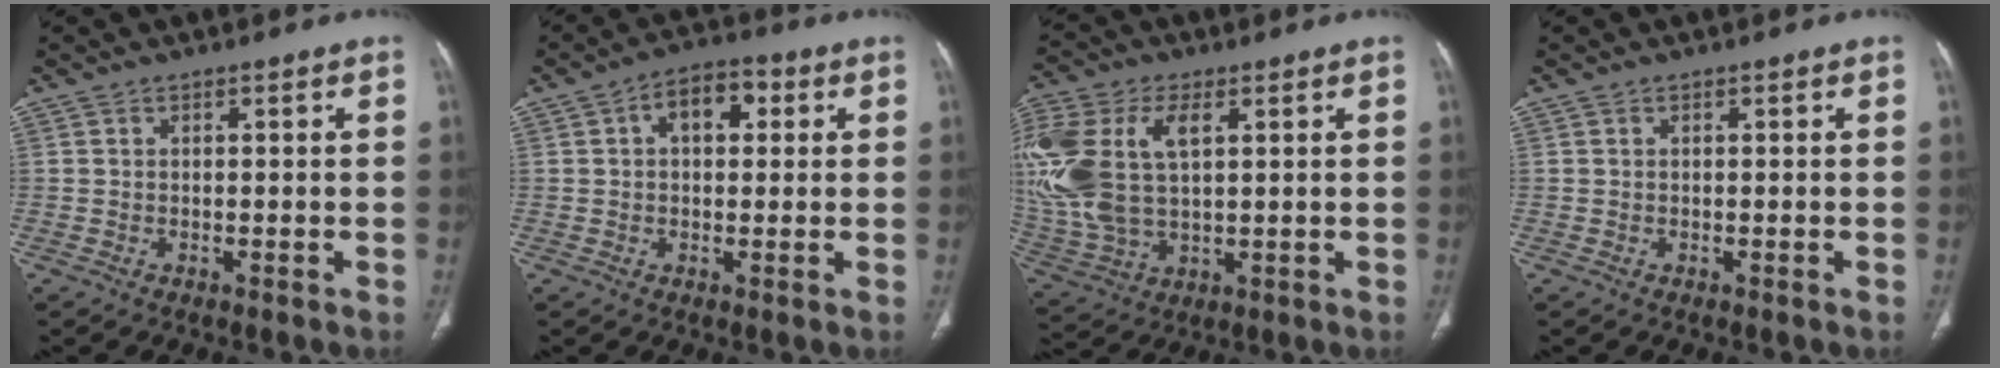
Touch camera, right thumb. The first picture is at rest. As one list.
[{"total": 7.3, "force": [1.8, 4.4, 5.5], "torque": [-0.070, 0.017, 0.021]}, {"total": 22.0, "force": [4.7, 12.8, 17.4], "torque": [-0.432, 0.004, 0.091]}, {"total": 0.0}]